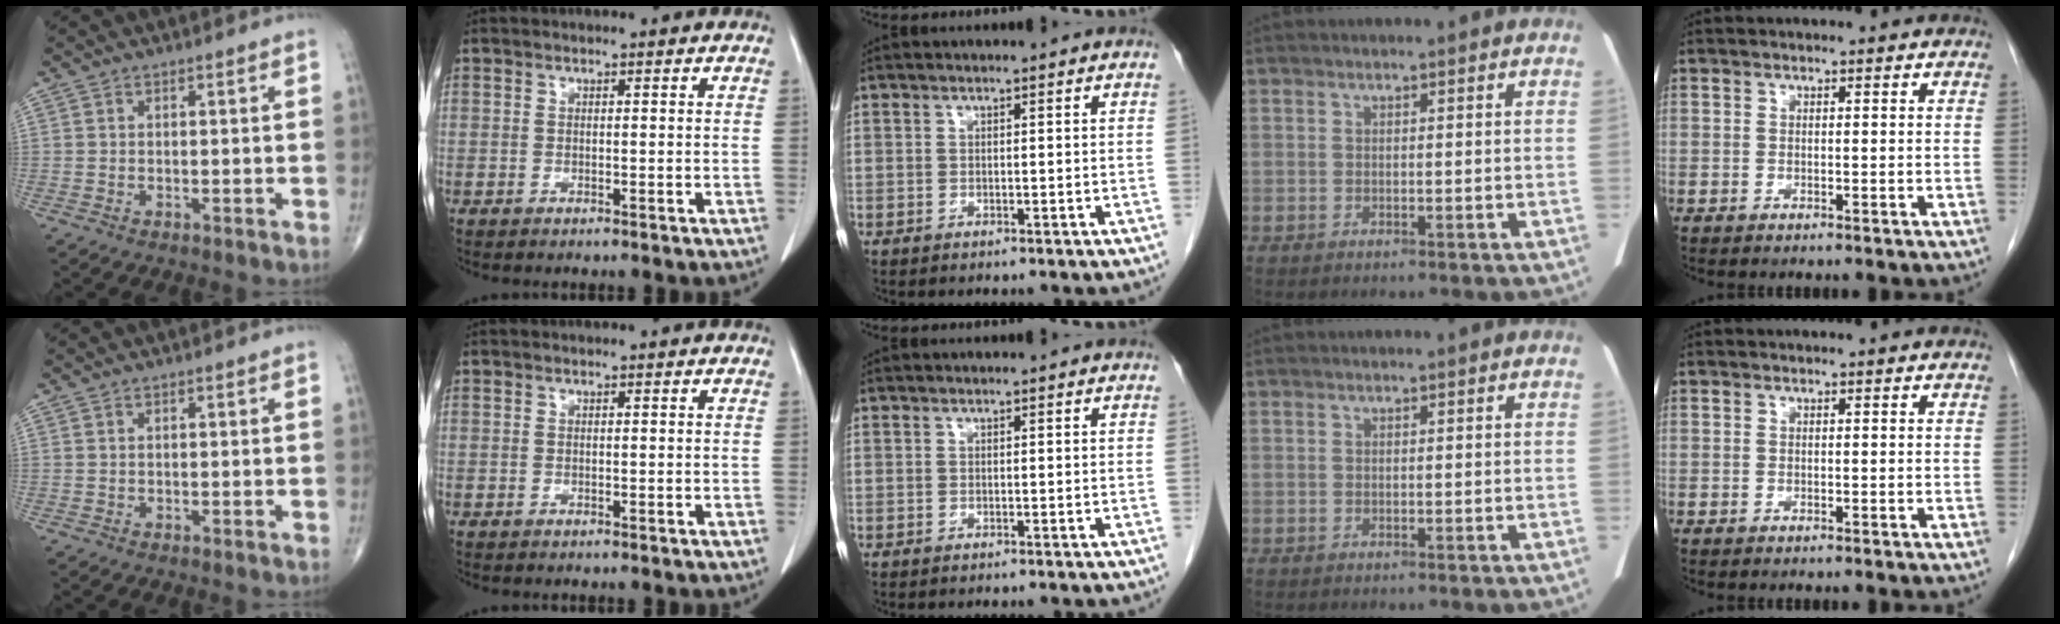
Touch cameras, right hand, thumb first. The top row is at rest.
{}